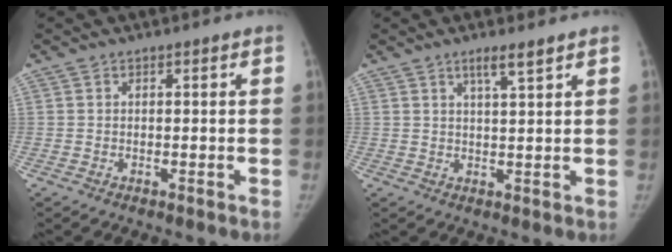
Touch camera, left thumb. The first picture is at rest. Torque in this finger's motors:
{"motor_torque": [-0.03, -0.07, 0.52, -0.31, 0.02]}